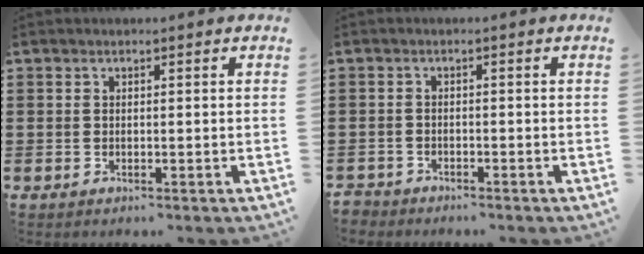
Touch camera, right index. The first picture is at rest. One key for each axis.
{"total": 1.7, "fx": -1.7, "fy": 0.4, "fz": -0.1, "tx": -0.004, "ty": 0.001, "tz": -0.038}